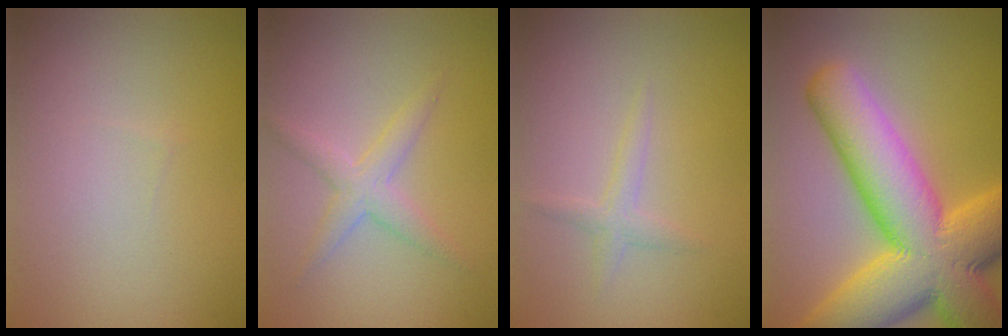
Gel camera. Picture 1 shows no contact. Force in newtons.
{"total": 2.4, "press": 2.4, "slide": 0.1}
{"total": 1.3, "press": 1.3, "slide": 0.1}
{"total": 14.3, "press": 14.2, "slide": 0.4}